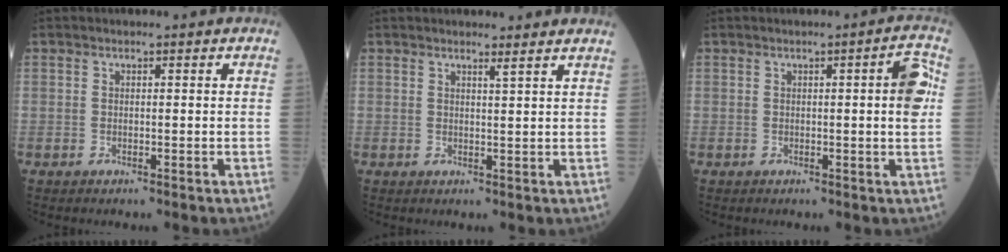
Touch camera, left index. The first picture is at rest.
{"total": 1.8, "force": [1.6, -0.7, 0.6], "torque": [-0.030, -0.014, 0.023]}
{"total": 4.1, "force": [0.5, 0.0, 4.1], "torque": [-0.050, 0.006, 0.004]}